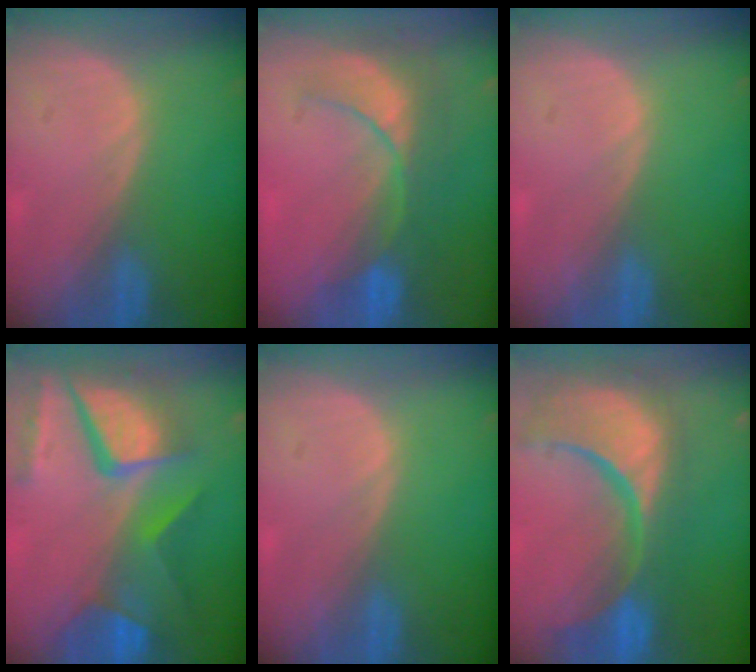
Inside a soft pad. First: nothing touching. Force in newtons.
{"total": 8.5, "press": 7.9, "slide": 3.3}
{"total": 0.0}
{"total": 11.9, "press": 9.8, "slide": 6.8}
{"total": 0.0}
{"total": 15.5, "press": 12.2, "slide": 9.6}